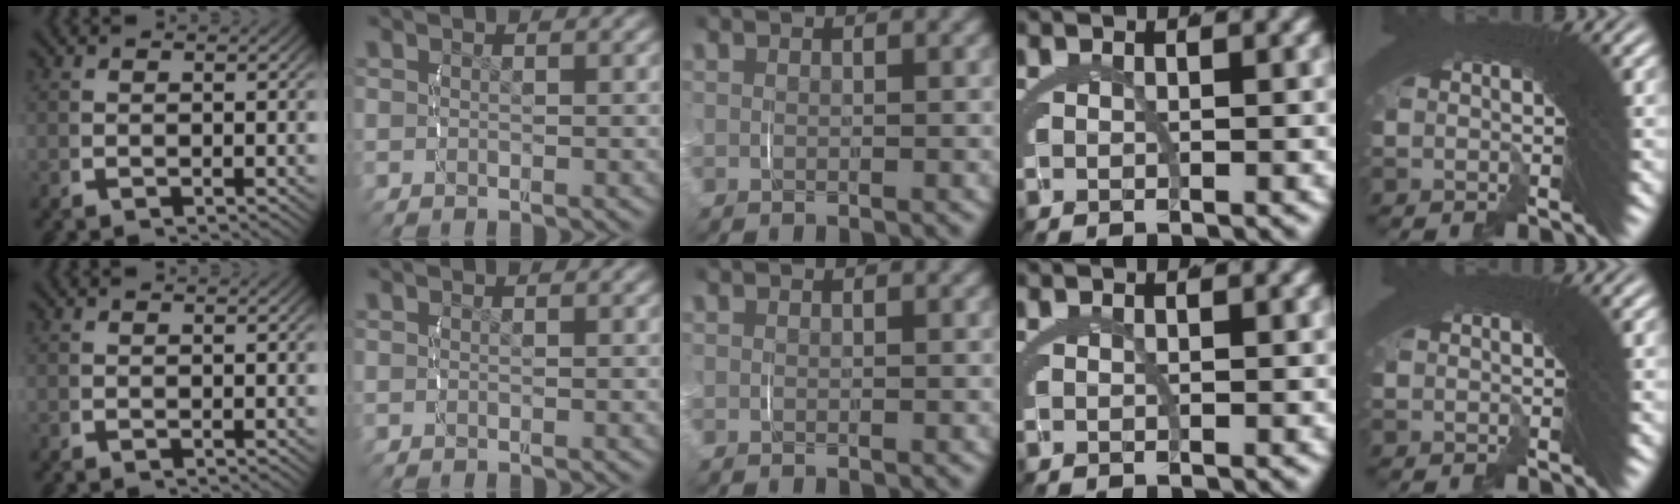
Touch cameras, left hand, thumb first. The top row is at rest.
{}